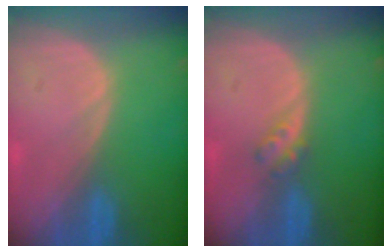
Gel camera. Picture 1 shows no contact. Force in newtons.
{"total": 2.5, "press": 2.1, "slide": 1.4}